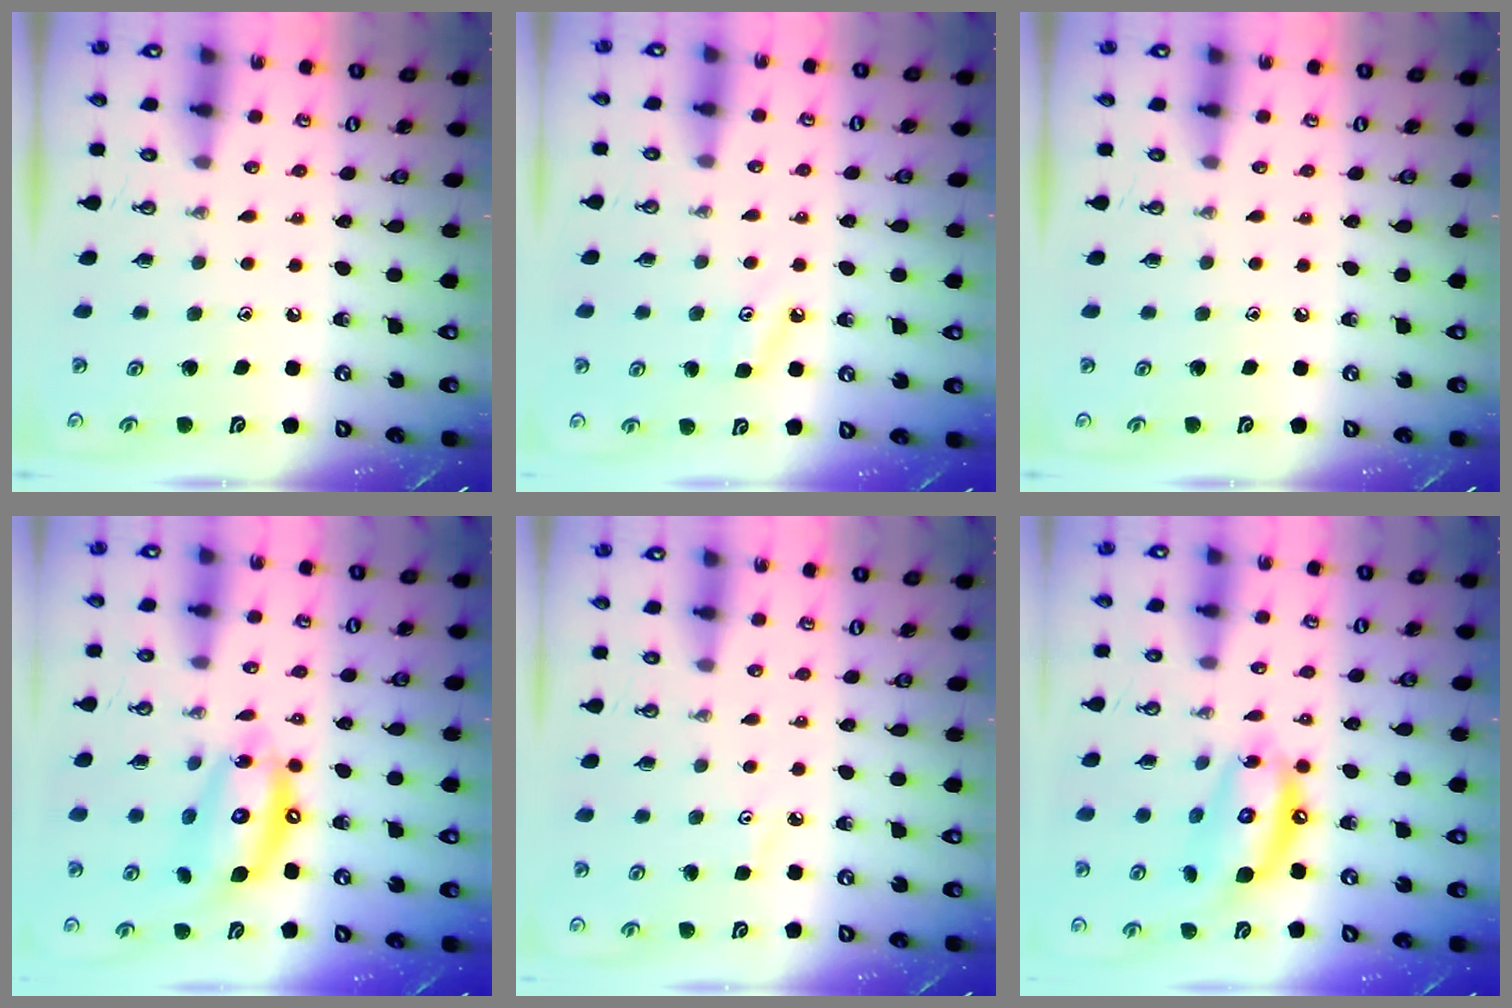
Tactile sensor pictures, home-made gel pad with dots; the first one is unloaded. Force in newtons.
{"total": 3.9, "press": 3.9, "slide": 0.4}
{"total": 0.0}
{"total": 13.6, "press": 13.6, "slide": 1.2}
{"total": 2.6, "press": 2.6, "slide": 0.5}
{"total": 12.5, "press": 12.4, "slide": 1.4}